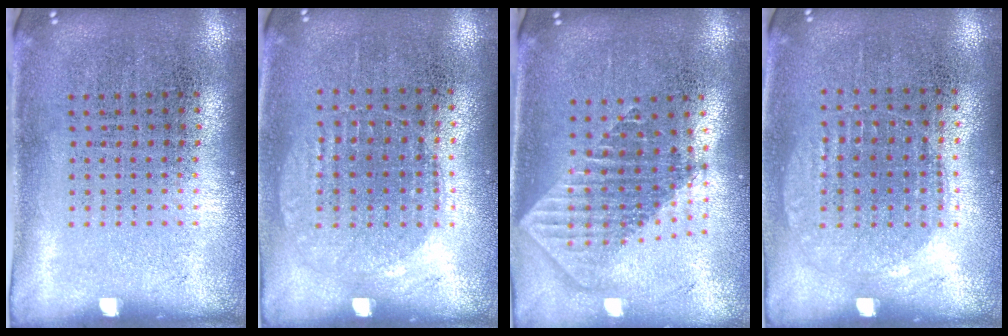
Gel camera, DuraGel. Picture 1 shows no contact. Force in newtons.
{"total": 1.0, "press": 0.9, "slide": 0.4}
{"total": 2.0, "press": 1.6, "slide": 1.2}
{"total": 1.0, "press": 0.9, "slide": 0.4}